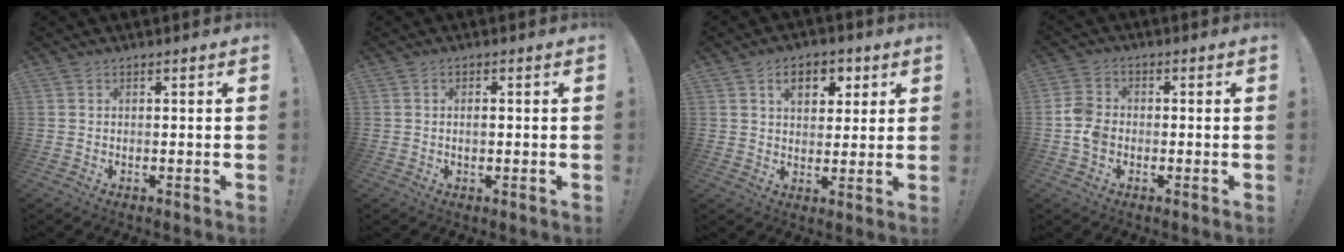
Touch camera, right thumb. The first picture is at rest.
{"total": 1.6, "force": [-0.1, 0.8, 1.4], "torque": [-0.019, 0.002, -0.004]}
{"total": 8.6, "force": [3.6, 6.0, 5.1], "torque": [-0.061, -0.005, 0.062]}
{"total": 7.1, "force": [-1.9, 5.4, 4.2], "torque": [-0.088, 0.015, -0.034]}